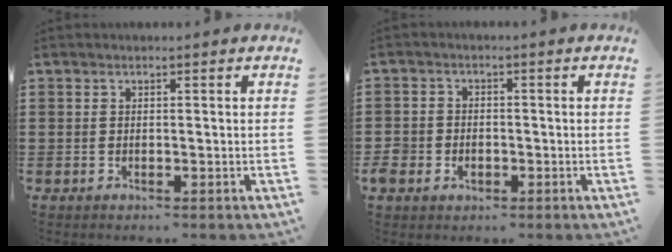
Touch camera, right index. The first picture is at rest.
{"total": 2.7, "force": [-1.2, 2.3, 0.8], "torque": [-0.036, -0.003, -0.029]}